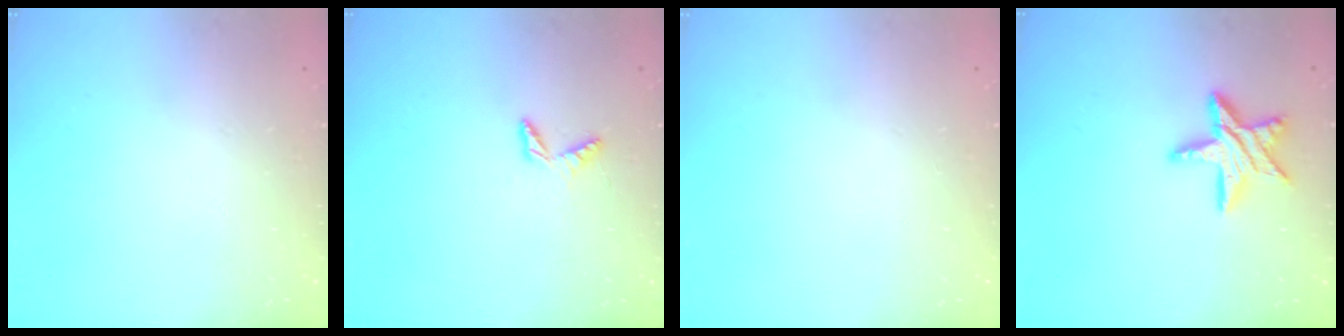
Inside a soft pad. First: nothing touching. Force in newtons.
{"total": 4.8, "press": 4.7, "slide": 0.4}
{"total": 0.0}
{"total": 12.5, "press": 12.5, "slide": 1.0}